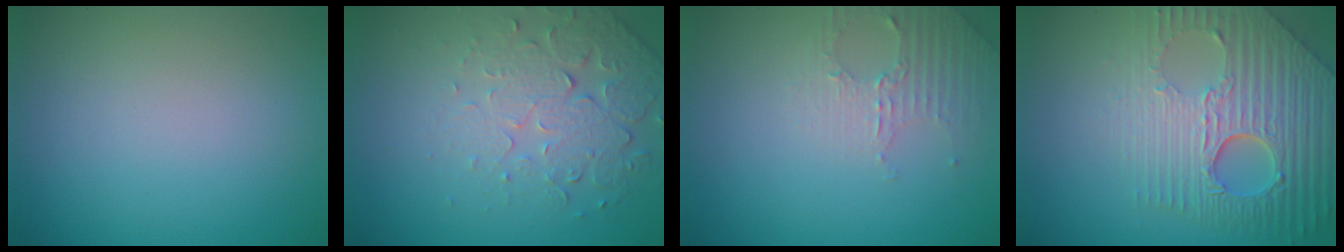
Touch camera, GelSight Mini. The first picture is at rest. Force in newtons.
{"total": 5.2, "press": 3.7, "slide": 3.6}
{"total": 2.6, "press": 2.5, "slide": 0.7}
{"total": 9.1, "press": 6.1, "slide": 6.7}